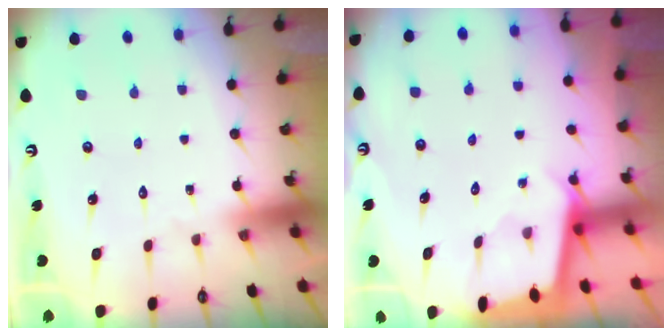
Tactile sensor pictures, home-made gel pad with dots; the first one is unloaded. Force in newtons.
{"total": 1.9, "press": 1.9, "slide": 0.1}